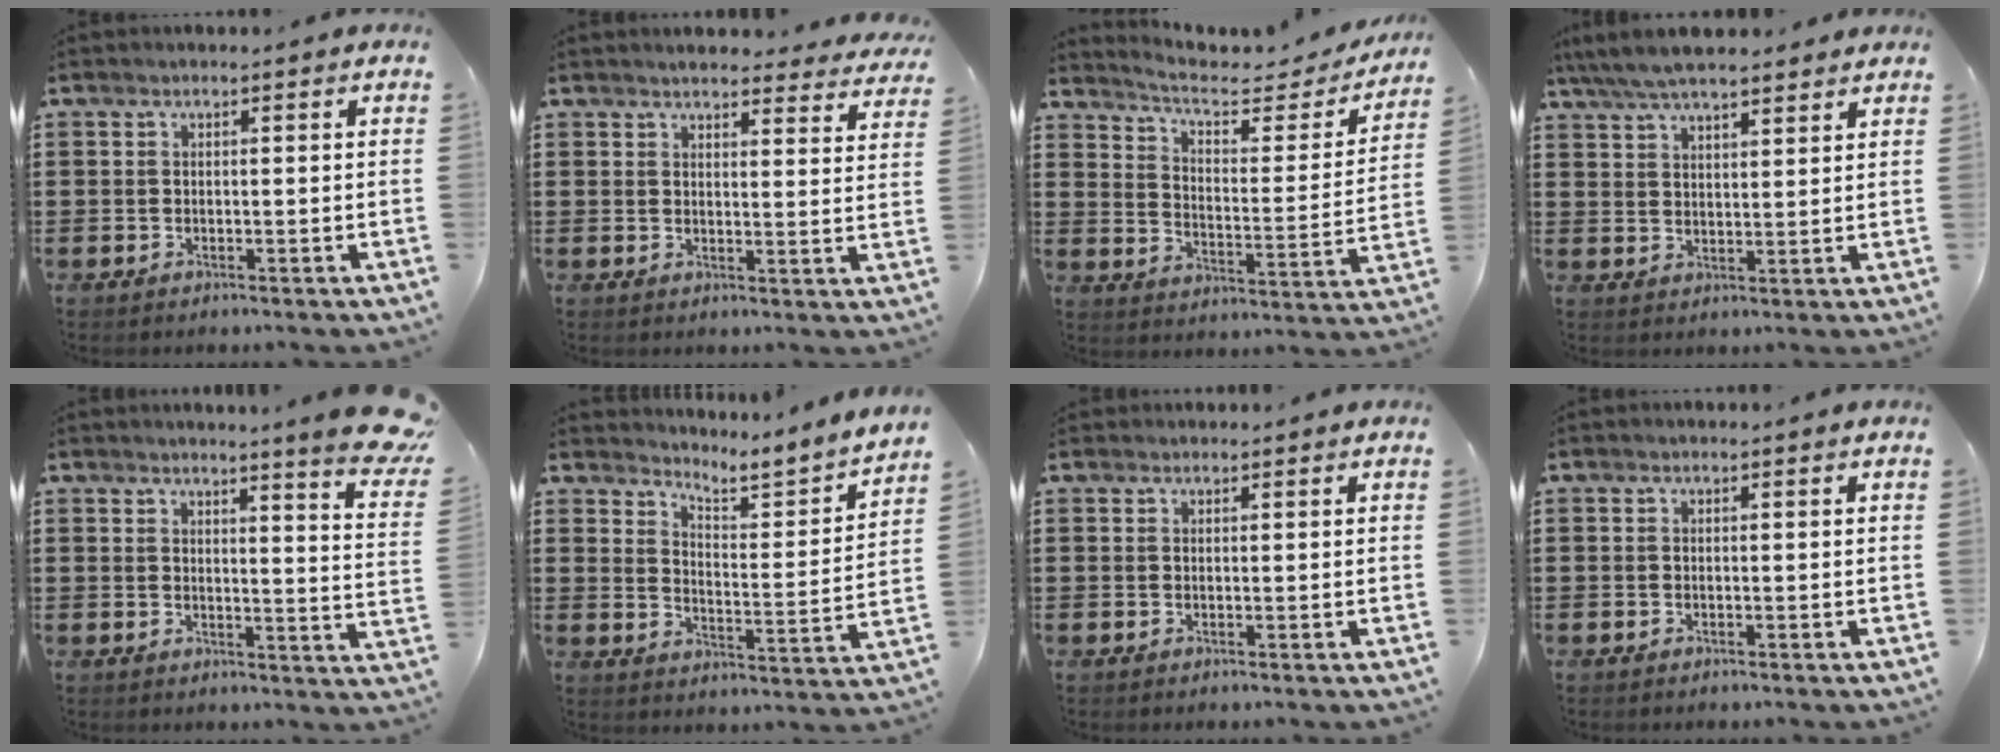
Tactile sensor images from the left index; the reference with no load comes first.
{"total": 3.3, "force": [3.2, 0.1, 0.5], "torque": [-0.014, -0.018, 0.056]}
{"total": 4.7, "force": [3.7, 1.3, 2.7], "torque": [-0.065, -0.028, 0.052]}
{"total": 5.8, "force": [5.2, 1.2, 2.4], "torque": [-0.062, -0.009, 0.095]}
{"total": 6.4, "force": [5.3, -1.1, 3.4], "torque": [-0.060, -0.039, 0.086]}
{"total": 2.1, "force": [1.9, -0.3, 0.8], "torque": [-0.028, -0.034, 0.014]}
{"total": 0.7, "force": [0.7, 0.2, 0.0], "torque": [-0.002, -0.001, 0.014]}
{"total": 0.0}